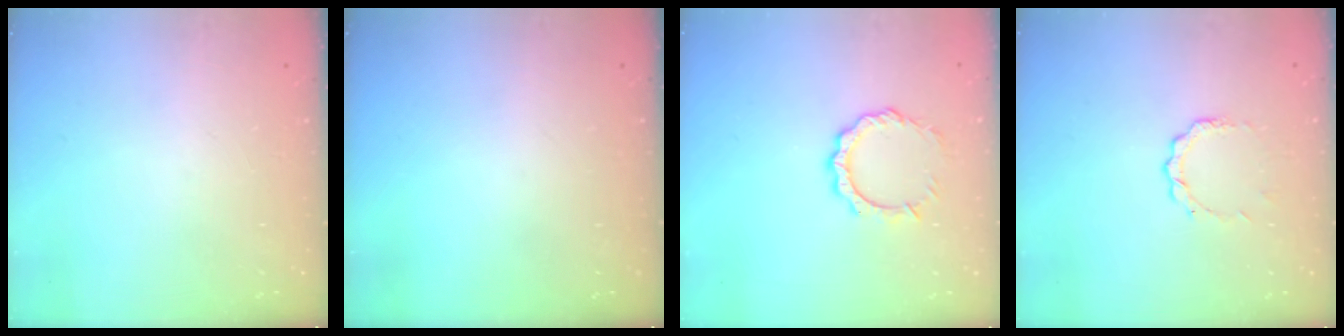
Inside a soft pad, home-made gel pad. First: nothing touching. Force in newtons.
{"total": 0.0}
{"total": 7.8, "press": 7.8, "slide": 0.6}
{"total": 4.9, "press": 4.9, "slide": 0.5}